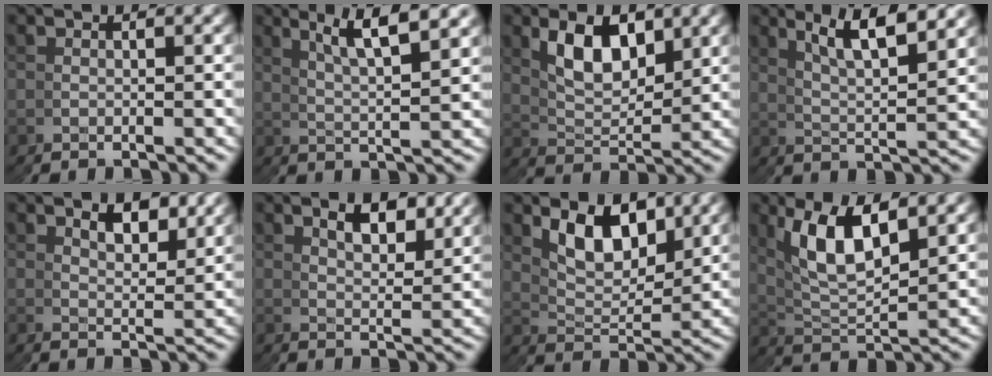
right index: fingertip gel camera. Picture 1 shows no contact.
{"total": 4.9, "force": [3.6, 0.3, 3.3], "torque": [-0.059, 0.009, 0.058]}
{"total": 5.0, "force": [2.4, 2.7, 3.4], "torque": [-0.055, -0.009, 0.048]}
{"total": 5.5, "force": [3.9, 1.0, 3.8], "torque": [-0.069, 0.006, 0.063]}
{"total": 3.0, "force": [2.6, 0.4, 1.5], "torque": [-0.016, -0.005, 0.044]}
{"total": 3.7, "force": [3.0, 0.6, 2.2], "torque": [-0.028, -0.001, 0.049]}
{"total": 5.1, "force": [2.9, 2.7, 3.2], "torque": [-0.053, -0.011, 0.054]}
{"total": 6.3, "force": [2.7, 3.6, 4.5], "torque": [-0.101, -0.004, 0.058]}